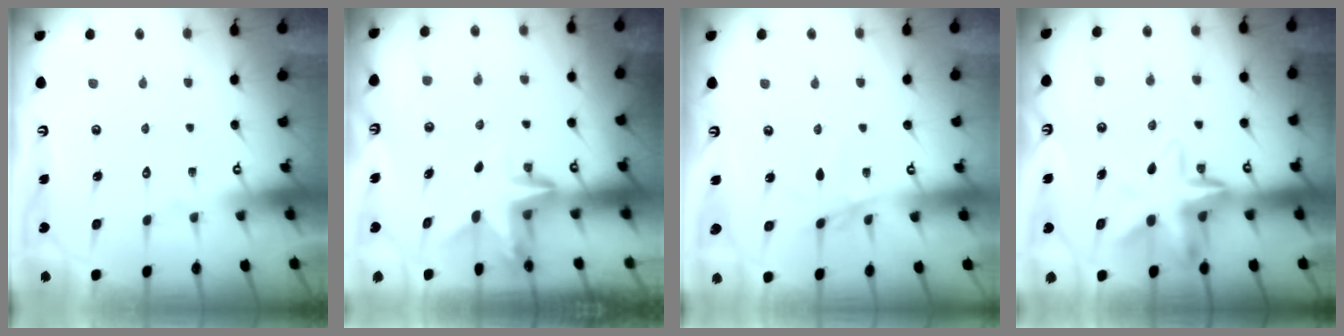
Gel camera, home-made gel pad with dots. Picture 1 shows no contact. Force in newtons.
{"total": 2.6, "press": 2.6, "slide": 0.1}
{"total": 2.2, "press": 2.1, "slide": 0.5}
{"total": 8.6, "press": 8.2, "slide": 2.6}